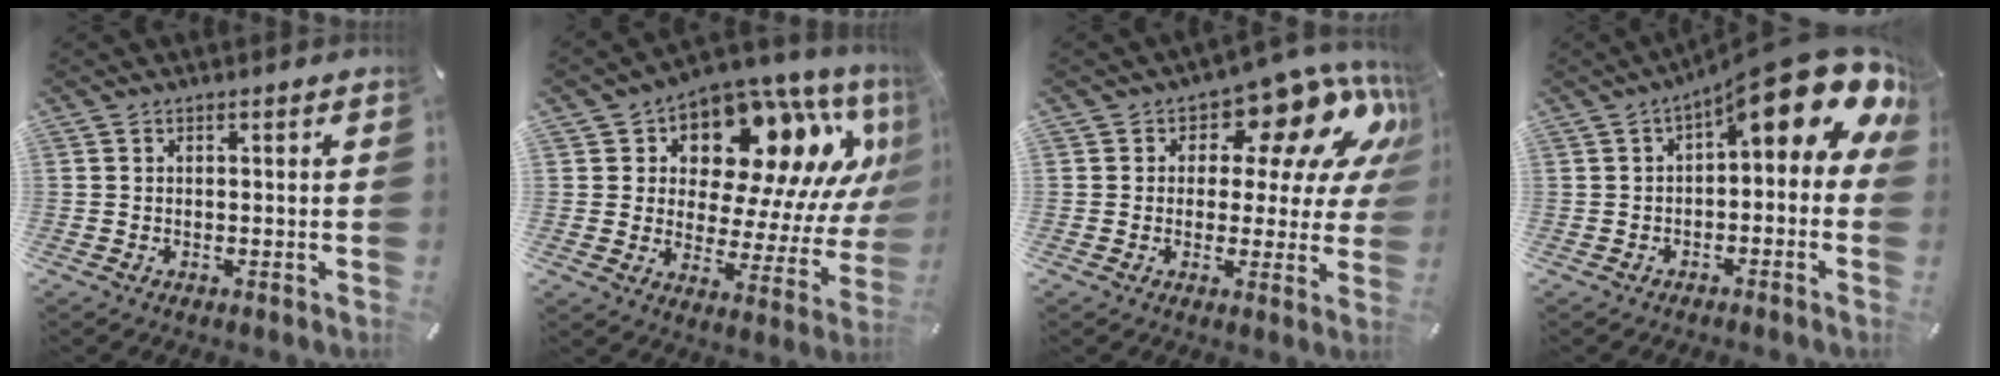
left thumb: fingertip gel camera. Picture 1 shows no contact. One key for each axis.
{"total": 17.2, "fx": 10.5, "fy": 8.9, "fz": 10.3, "tx": -0.145, "ty": -0.085, "tz": 0.174}
{"total": 14.1, "fx": 7.8, "fy": 7.3, "fz": 9.2, "tx": -0.120, "ty": -0.062, "tz": 0.131}
{"total": 15.8, "fx": 7.7, "fy": 5.4, "fz": 12.8, "tx": -0.176, "ty": -0.060, "tz": 0.123}